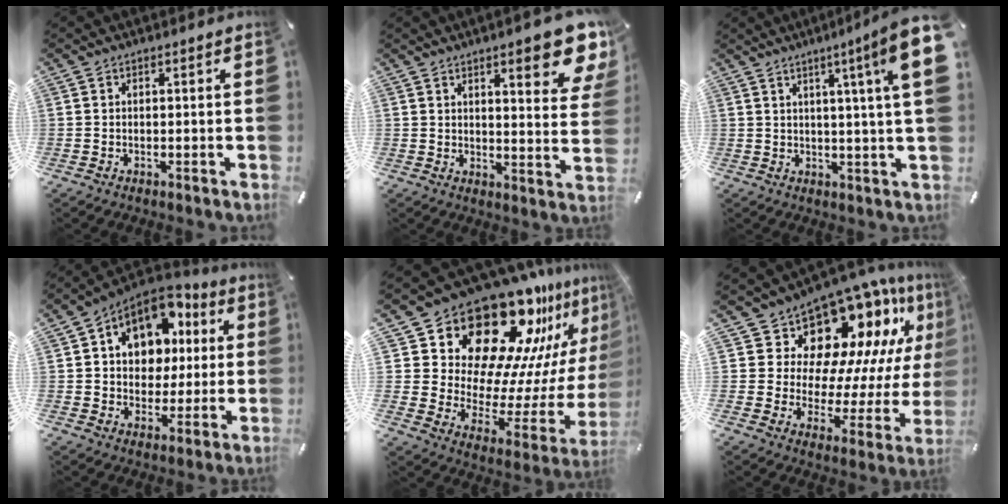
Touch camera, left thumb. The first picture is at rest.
{"total": 12.6, "force": [8.0, 4.0, 8.8], "torque": [-0.109, -0.050, 0.134]}
{"total": 12.1, "force": [4.9, -0.2, 11.1], "torque": [-0.171, -0.032, 0.071]}
{"total": 12.4, "force": [4.7, 10.1, 5.3], "torque": [-0.095, -0.022, 0.092]}
{"total": 28.8, "force": [21.1, 14.5, 13.2], "torque": [-0.193, -0.192, 0.387]}
{"total": 16.2, "force": [12.5, 8.3, 6.0], "torque": [-0.086, -0.128, 0.213]}